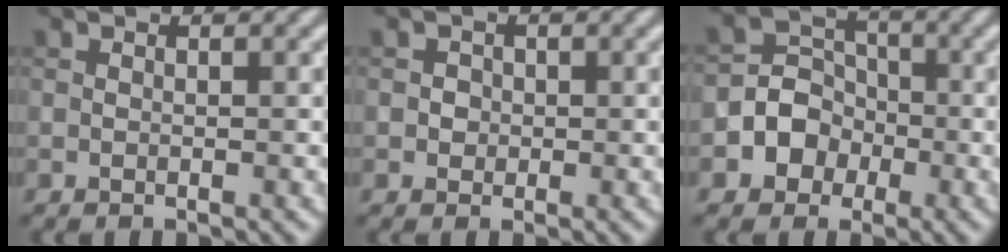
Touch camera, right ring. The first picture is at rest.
{"total": 1.1, "force": [0.1, 1.1, 0.3], "torque": [0.008, 0.002, -0.003]}
{"total": 5.2, "force": [-1.9, 4.7, 1.2], "torque": [0.005, 0.012, -0.059]}